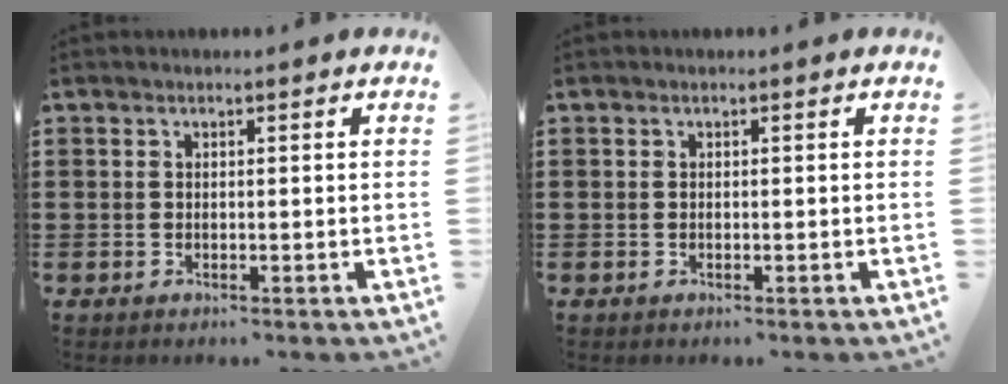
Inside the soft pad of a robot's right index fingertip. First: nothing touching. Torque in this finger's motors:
{"motor_torque": [-0.06, 1.39, 0.03, 0.01]}